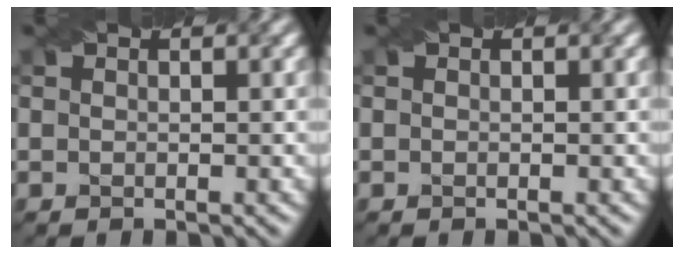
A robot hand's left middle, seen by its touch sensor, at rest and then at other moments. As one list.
[{"total": 0.0}]